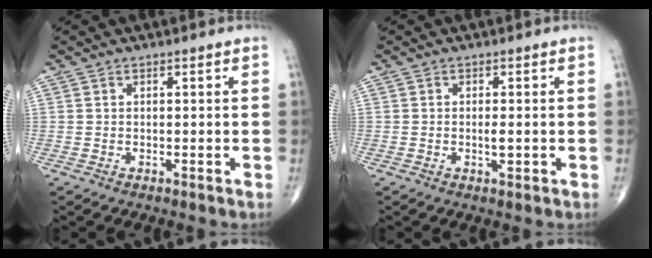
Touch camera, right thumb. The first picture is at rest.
{"total": 1.7, "force": [-0.3, 0.5, 1.6], "torque": [-0.028, -0.002, -0.005]}